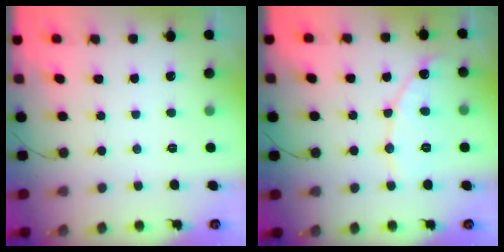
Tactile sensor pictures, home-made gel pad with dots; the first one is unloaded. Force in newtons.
{"total": 9.5, "press": 9.5, "slide": 0.8}